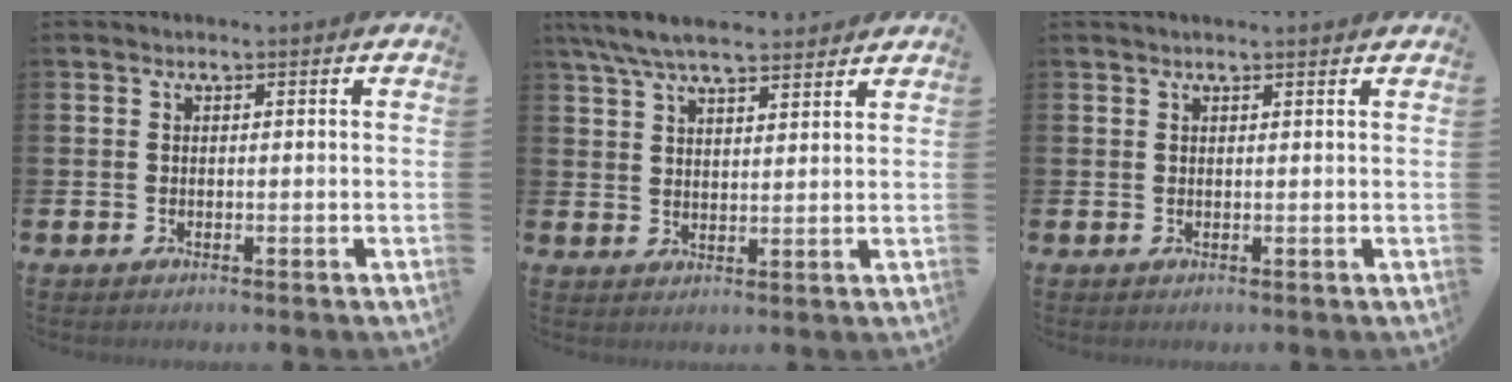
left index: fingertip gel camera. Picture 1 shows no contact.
{"total": 6.7, "force": [6.1, 1.4, 2.5], "torque": [-0.057, -0.021, 0.111]}
{"total": 0.9, "force": [0.8, -0.1, 0.3], "torque": [0.007, -0.005, 0.013]}